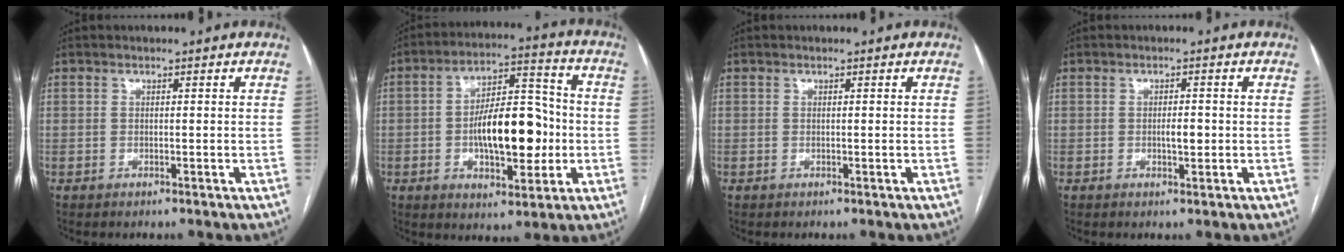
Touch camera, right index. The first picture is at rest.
{"total": 13.7, "force": [-1.8, 5.5, 12.4], "torque": [-0.204, 0.021, -0.025]}
{"total": 0.0}
{"total": 1.9, "force": [-0.2, 0.6, 1.8], "torque": [-0.031, 0.001, -0.004]}